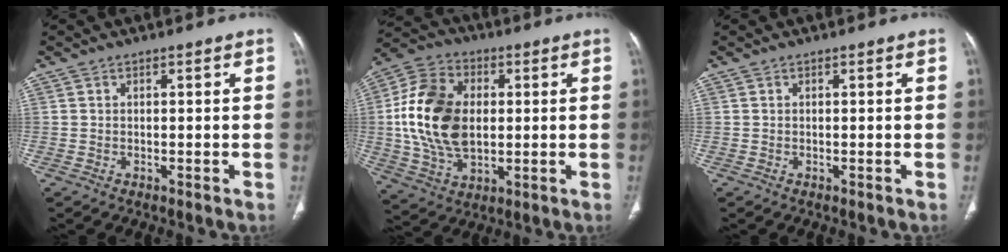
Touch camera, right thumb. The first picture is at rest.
{"total": 17.8, "force": [1.0, 11.9, 13.2], "torque": [-0.243, 0.006, 0.022]}
{"total": 0.0}